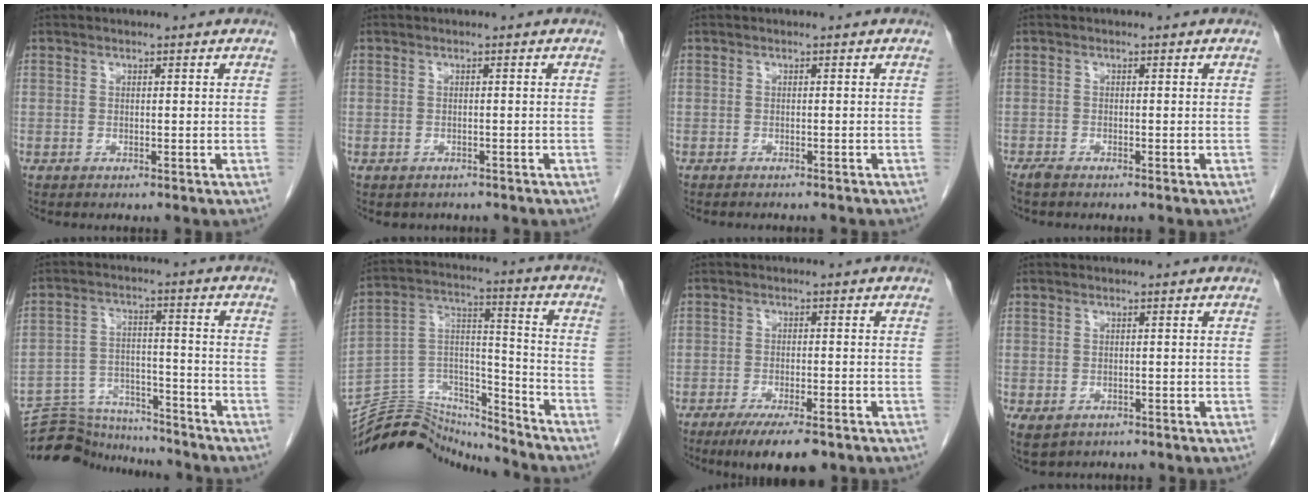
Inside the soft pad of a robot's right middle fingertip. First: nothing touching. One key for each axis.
{"total": 1.7, "fx": -1.4, "fy": 0.9, "fz": 0.2, "tx": -0.010, "ty": -0.002, "tz": -0.017}
{"total": 3.6, "fx": -3.4, "fy": 0.7, "fz": 1.2, "tx": -0.014, "ty": -0.004, "tz": -0.039}
{"total": 1.4, "fx": -1.2, "fy": 0.2, "fz": 0.7, "tx": -0.019, "ty": -0.005, "tz": -0.024}
{"total": 13.6, "fx": -13.3, "fy": 2.4, "fz": 1.4, "tx": -0.028, "ty": 0.028, "tz": -0.208}
{"total": 17.4, "fx": -17.2, "fy": 2.6, "fz": 1.5, "tx": -0.026, "ty": 0.058, "tz": -0.287}
{"total": 8.0, "fx": -5.6, "fy": 1.6, "fz": 5.4, "tx": -0.084, "ty": -0.016, "tz": -0.084}
{"total": 3.5, "fx": -1.9, "fy": 2.4, "fz": 1.6, "tx": -0.028, "ty": -0.005, "tz": -0.022}